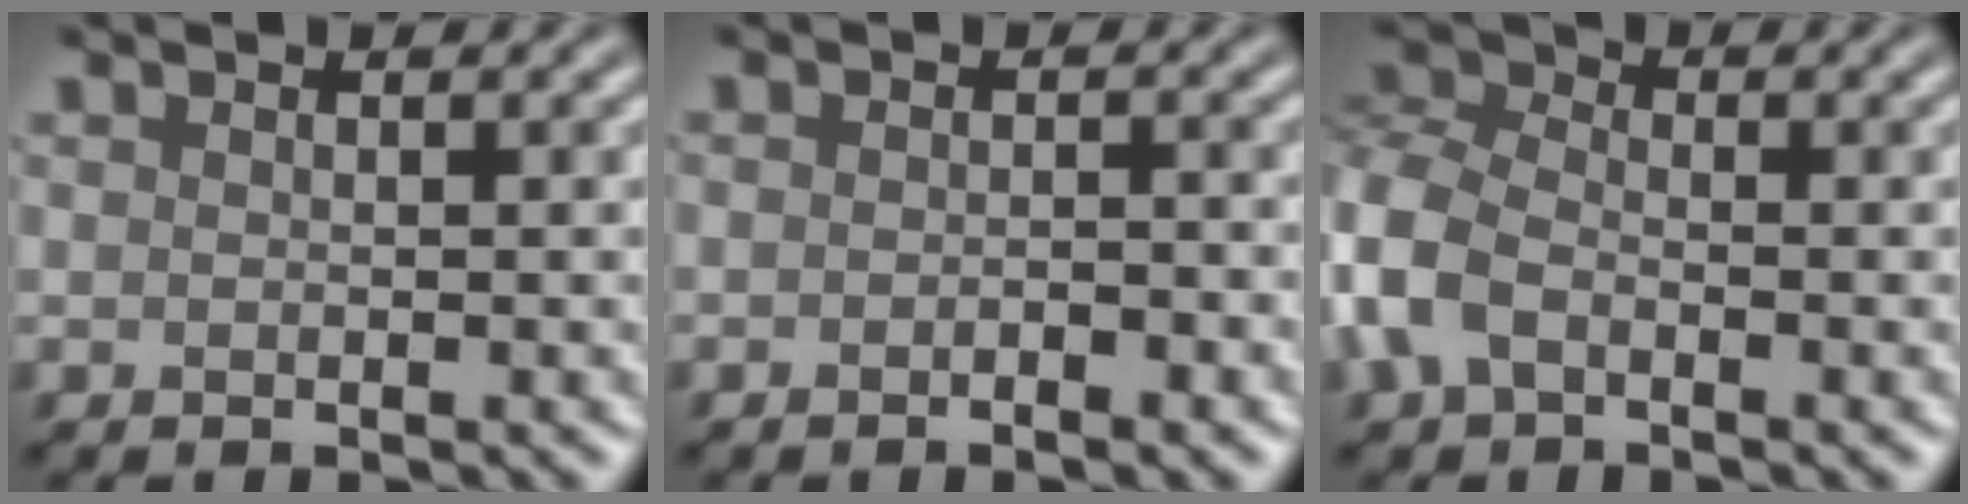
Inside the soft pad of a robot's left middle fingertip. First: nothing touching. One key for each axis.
{"total": 1.3, "fx": -1.0, "fy": 0.2, "fz": 0.8, "tx": -0.010, "ty": -0.001, "tz": -0.011}
{"total": 4.4, "fx": -1.7, "fy": 3.0, "fz": 2.7, "tx": -0.073, "ty": 0.006, "tz": -0.049}